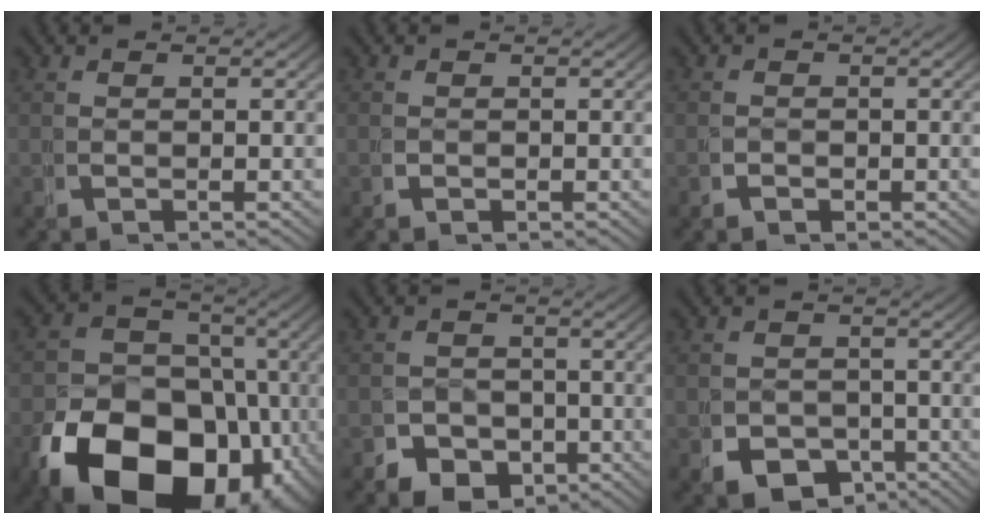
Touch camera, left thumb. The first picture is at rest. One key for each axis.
{"total": 0.8, "fx": -0.1, "fy": 0.7, "fz": 0.4, "tx": -0.011, "ty": -0.006, "tz": -0.001}
{"total": 1.1, "fx": -0.5, "fy": 0.9, "fz": 0.4, "tx": -0.005, "ty": -0.003, "tz": -0.010}
{"total": 21.1, "fx": -7.1, "fy": 14.5, "fz": 13.6, "tx": -0.245, "ty": -0.081, "tz": -0.091}
{"total": 6.7, "fx": -3.7, "fy": 5.2, "fz": 2.2, "tx": -0.023, "ty": -0.024, "tz": -0.058}
{"total": 6.4, "fx": -3.7, "fy": 4.7, "fz": 2.4, "tx": -0.032, "ty": -0.028, "tz": -0.056}